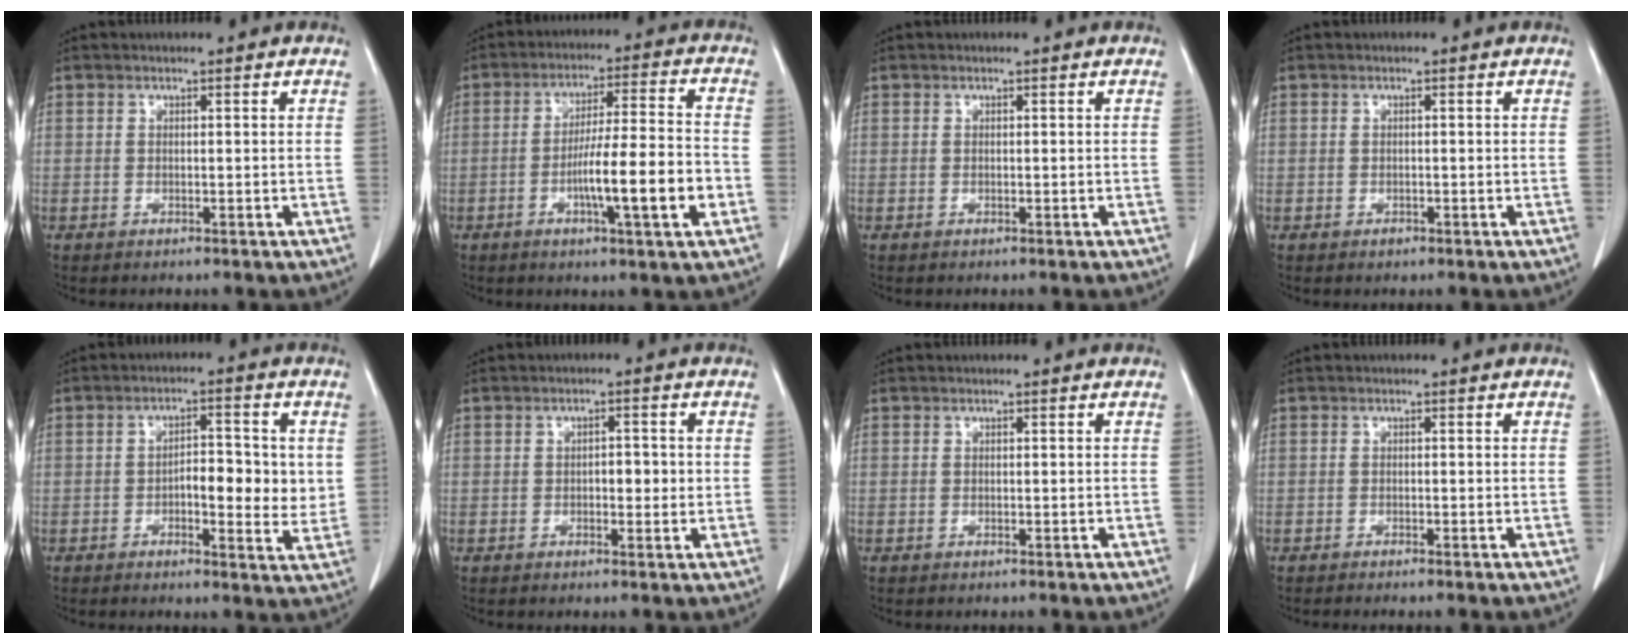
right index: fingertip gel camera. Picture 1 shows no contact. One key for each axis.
{"total": 11.6, "fx": -3.5, "fy": 0.3, "fz": 11.0, "tx": -0.177, "ty": 0.002, "tz": -0.057}
{"total": 0.0}
{"total": 0.7, "fx": -0.4, "fy": 0.6, "fz": 0.2, "tx": -0.001, "ty": 0.002, "tz": -0.006}
{"total": 7.5, "fx": -0.1, "fy": 2.9, "fz": 6.9, "tx": -0.093, "ty": 0.005, "tz": -0.003}
{"total": 2.8, "fx": -0.1, "fy": 1.2, "fz": 2.5, "tx": -0.037, "ty": 0.003, "tz": 0.000}
{"total": 0.0}
{"total": 1.6, "fx": -1.4, "fy": -0.2, "fz": 0.9, "tx": -0.012, "ty": 0.001, "tz": -0.017}